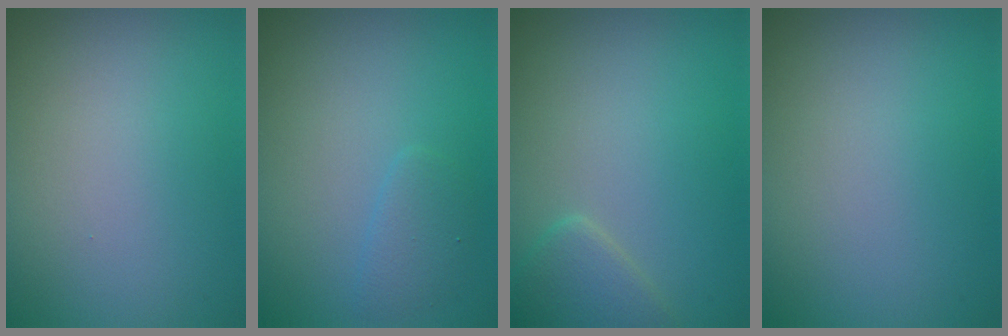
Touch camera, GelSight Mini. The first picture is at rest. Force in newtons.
{"total": 1.4, "press": 1.4, "slide": 0.1}
{"total": 2.1, "press": 2.1, "slide": 0.1}
{"total": 0.0}